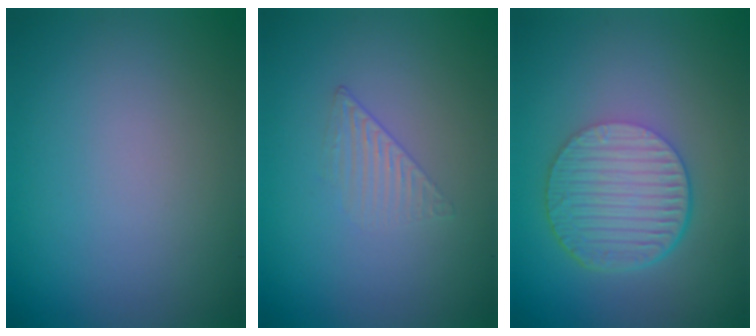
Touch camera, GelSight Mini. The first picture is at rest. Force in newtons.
{"total": 1.4, "press": 0.3, "slide": 1.4}
{"total": 6.1, "press": 4.1, "slide": 4.5}